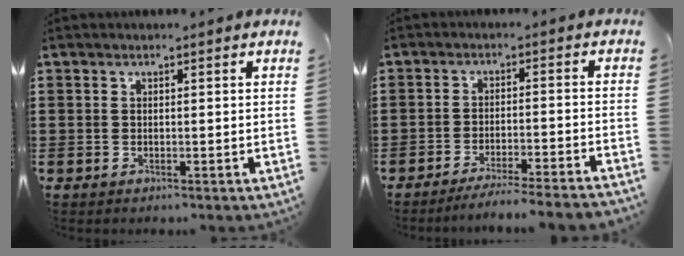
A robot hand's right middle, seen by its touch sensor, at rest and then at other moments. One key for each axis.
{"total": 3.9, "fx": -3.7, "fy": -0.3, "fz": 1.2, "tx": -0.019, "ty": -0.004, "tz": -0.075}